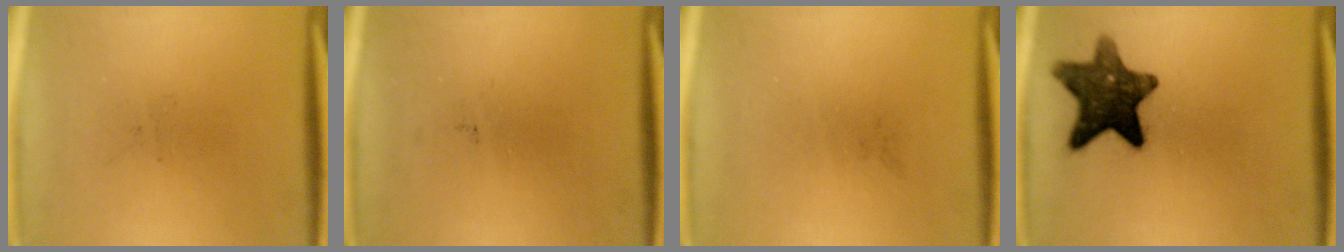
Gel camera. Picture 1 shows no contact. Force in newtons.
{"total": 0.0}
{"total": 0.0}
{"total": 12.1}